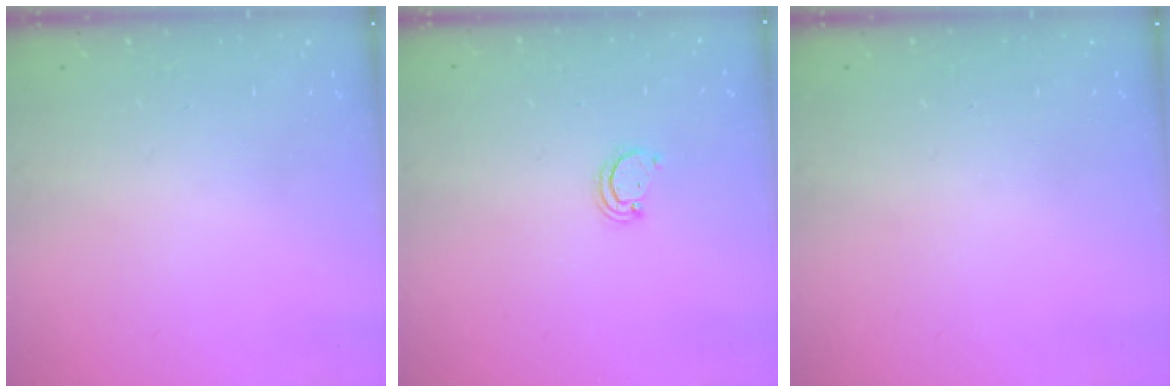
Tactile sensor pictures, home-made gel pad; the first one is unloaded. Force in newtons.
{"total": 2.2, "press": 2.2, "slide": 0.1}
{"total": 0.0}